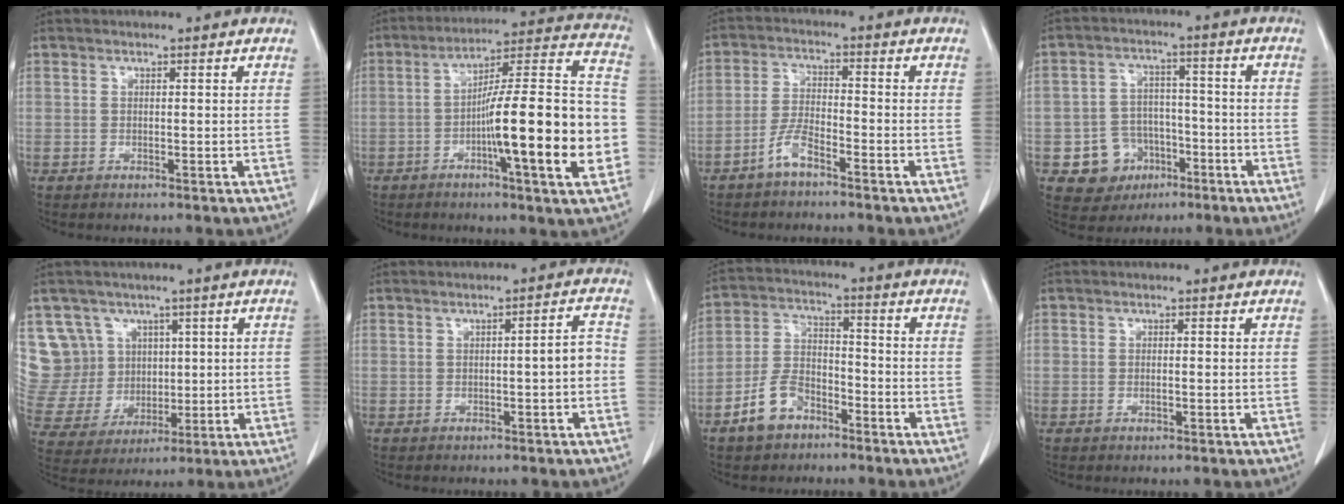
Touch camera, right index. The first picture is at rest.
{"total": 20.4, "force": [-5.0, 1.4, 19.8], "torque": [-0.254, 0.016, -0.074]}
{"total": 4.4, "force": [-3.2, 1.0, 2.9], "torque": [-0.064, 0.006, -0.063]}
{"total": 8.0, "force": [-3.3, 7.1, 1.9], "torque": [-0.030, 0.017, -0.040]}
{"total": 10.6, "force": [4.6, 9.5, 1.1], "torque": [-0.044, 0.051, 0.113]}
{"total": 3.1, "force": [-0.5, 0.4, 3.0], "torque": [-0.038, 0.012, -0.006]}
{"total": 7.8, "force": [-4.9, 4.6, 4.1], "torque": [-0.095, 0.015, -0.088]}
{"total": 0.8, "force": [-0.2, 0.4, 0.6], "torque": [-0.014, -0.001, -0.002]}